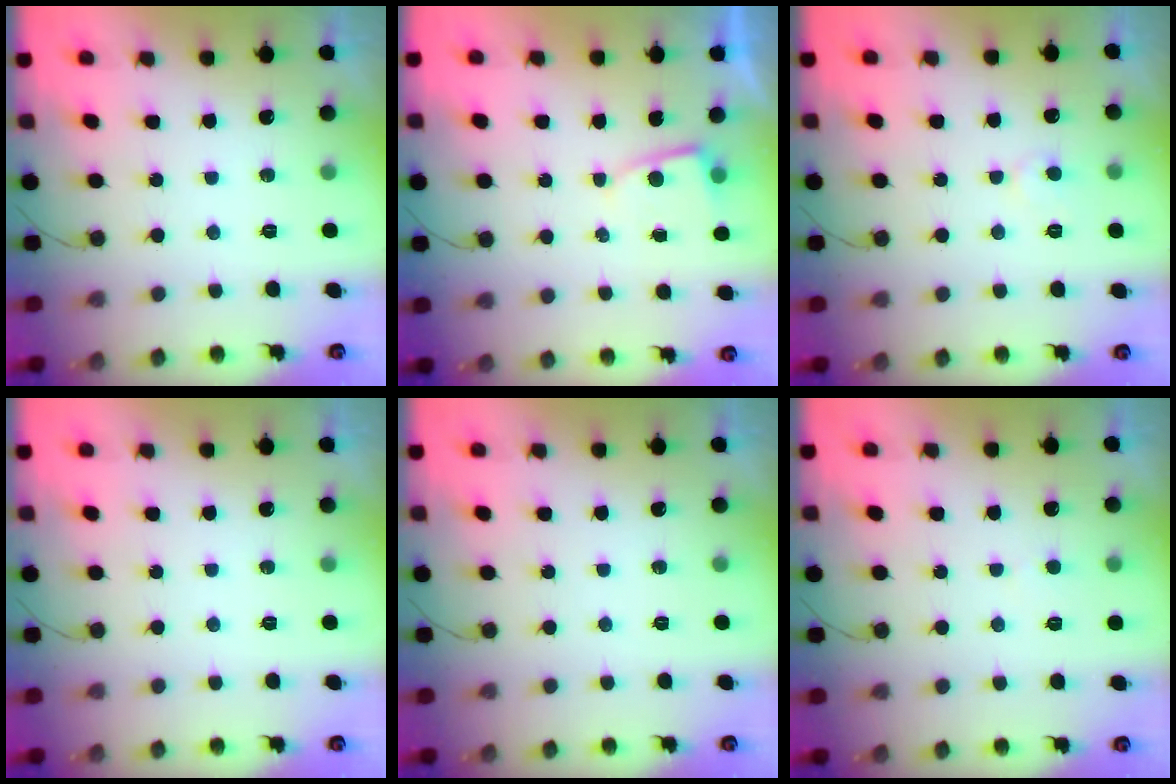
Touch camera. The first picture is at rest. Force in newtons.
{"total": 2.0, "press": 2.0, "slide": 0.2}
{"total": 4.6, "press": 4.6, "slide": 0.4}
{"total": 0.0}
{"total": 0.0}
{"total": 2.4, "press": 2.4, "slide": 0.2}